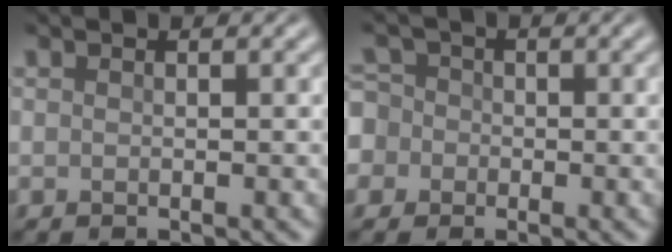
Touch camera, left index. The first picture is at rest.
{"total": 6.3, "force": [-1.9, 5.7, 2.1], "torque": [-0.054, 0.014, -0.068]}